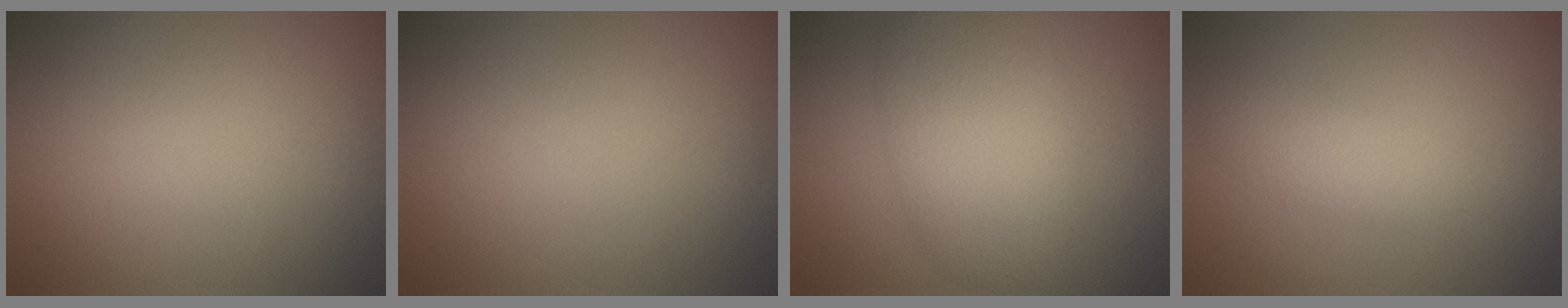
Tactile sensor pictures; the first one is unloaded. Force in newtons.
{"total": 0.0}
{"total": 6.3, "press": 6.3, "slide": 0.3}
{"total": 2.0, "press": 2.0, "slide": 0.1}